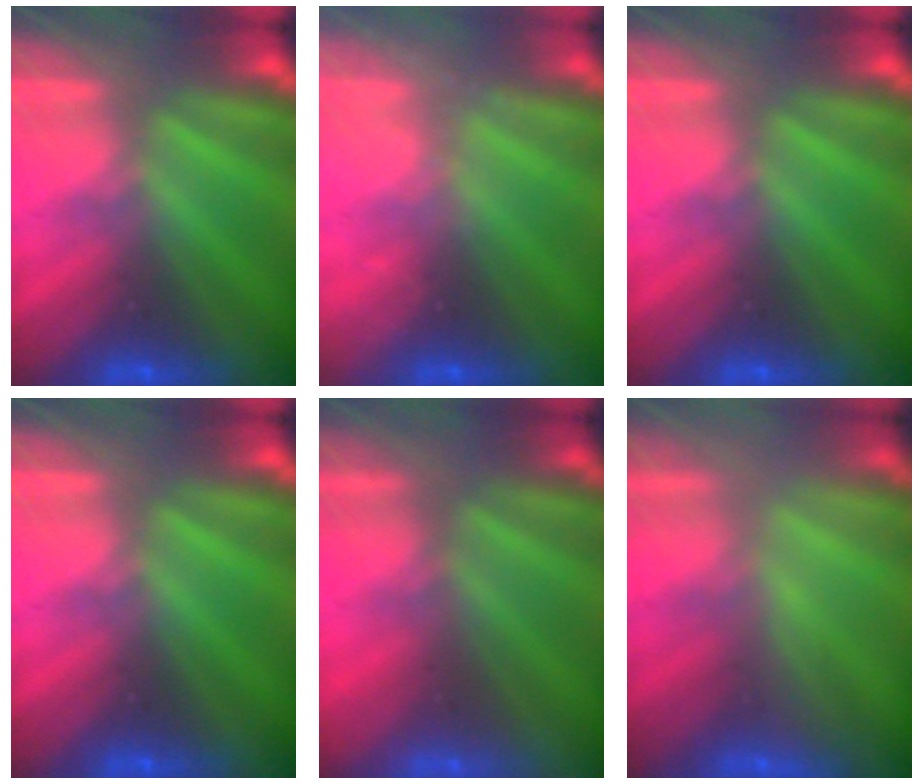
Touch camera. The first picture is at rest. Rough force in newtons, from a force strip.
{"total": 2.4}
{"total": 0.0}
{"total": 0.0}
{"total": 2.9}
{"total": 2.2}